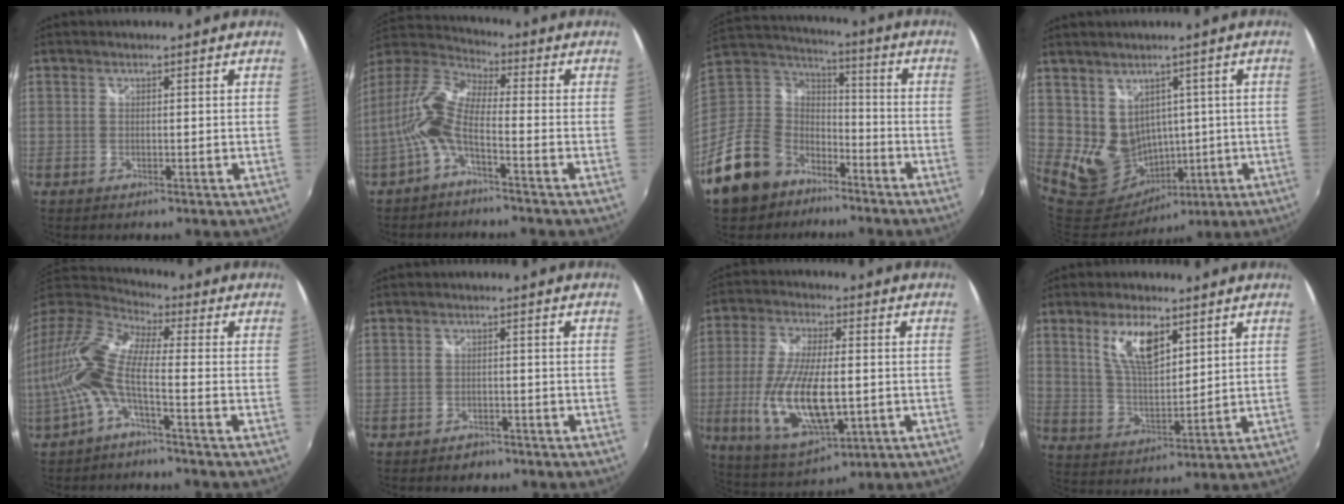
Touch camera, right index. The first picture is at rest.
{"total": 9.7, "force": [-2.9, 3.1, 8.8], "torque": [-0.193, 0.010, -0.062]}
{"total": 18.6, "force": [-11.9, 12.4, 7.2], "torque": [-0.189, 0.029, -0.191]}
{"total": 8.9, "force": [1.1, 8.4, 2.7], "torque": [-0.066, -0.001, 0.046]}
{"total": 14.7, "force": [-2.8, 4.2, 13.8], "torque": [-0.276, -0.005, -0.062]}
{"total": 3.4, "force": [-2.7, 2.0, 0.5], "torque": [-0.019, -0.001, -0.041]}
{"total": 16.6, "force": [-2.9, 6.3, 15.1], "torque": [-0.307, -0.020, -0.043]}
{"total": 9.6, "force": [4.8, 3.8, 7.3], "torque": [-0.134, 0.003, 0.098]}